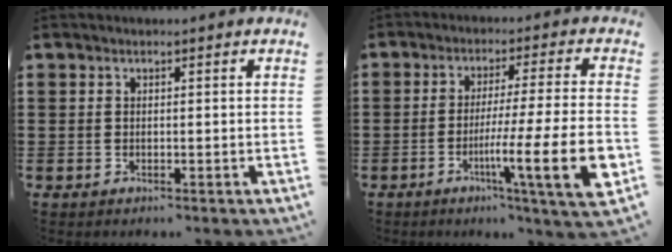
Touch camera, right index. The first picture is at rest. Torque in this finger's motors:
{"motor_torque": [0.75, 0.06, 0.50, 0.17]}